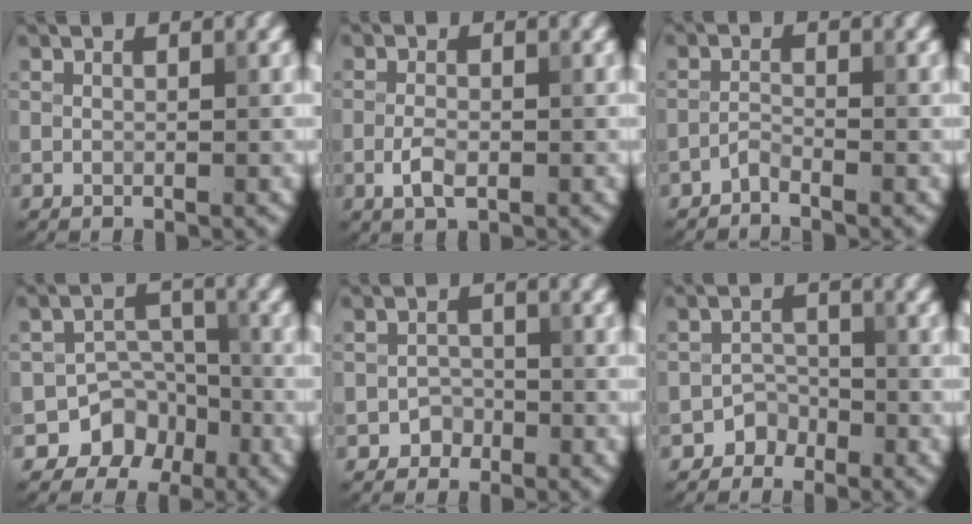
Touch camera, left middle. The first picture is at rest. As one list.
[{"total": 2.1, "force": [-0.7, 1.0, 1.7], "torque": [-0.034, -0.002, -0.017]}, {"total": 1.1, "force": [-1.0, 0.1, 0.3], "torque": [-0.006, 0.005, -0.024]}, {"total": 4.5, "force": [-2.7, 3.5, 1.0], "torque": [0.001, 0.007, -0.041]}, {"total": 1.4, "force": [-0.9, 1.1, 0.2], "torque": [0.006, 0.006, -0.015]}, {"total": 1.7, "force": [-1.3, 1.2, 0.1], "torque": [0.011, 0.010, -0.022]}]